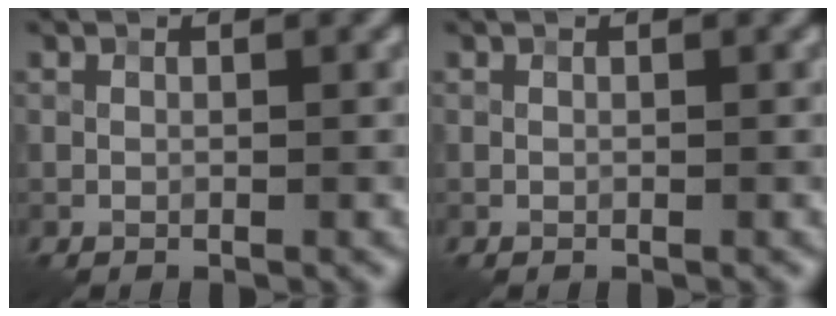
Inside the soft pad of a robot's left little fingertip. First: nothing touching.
{"total": 0.0}